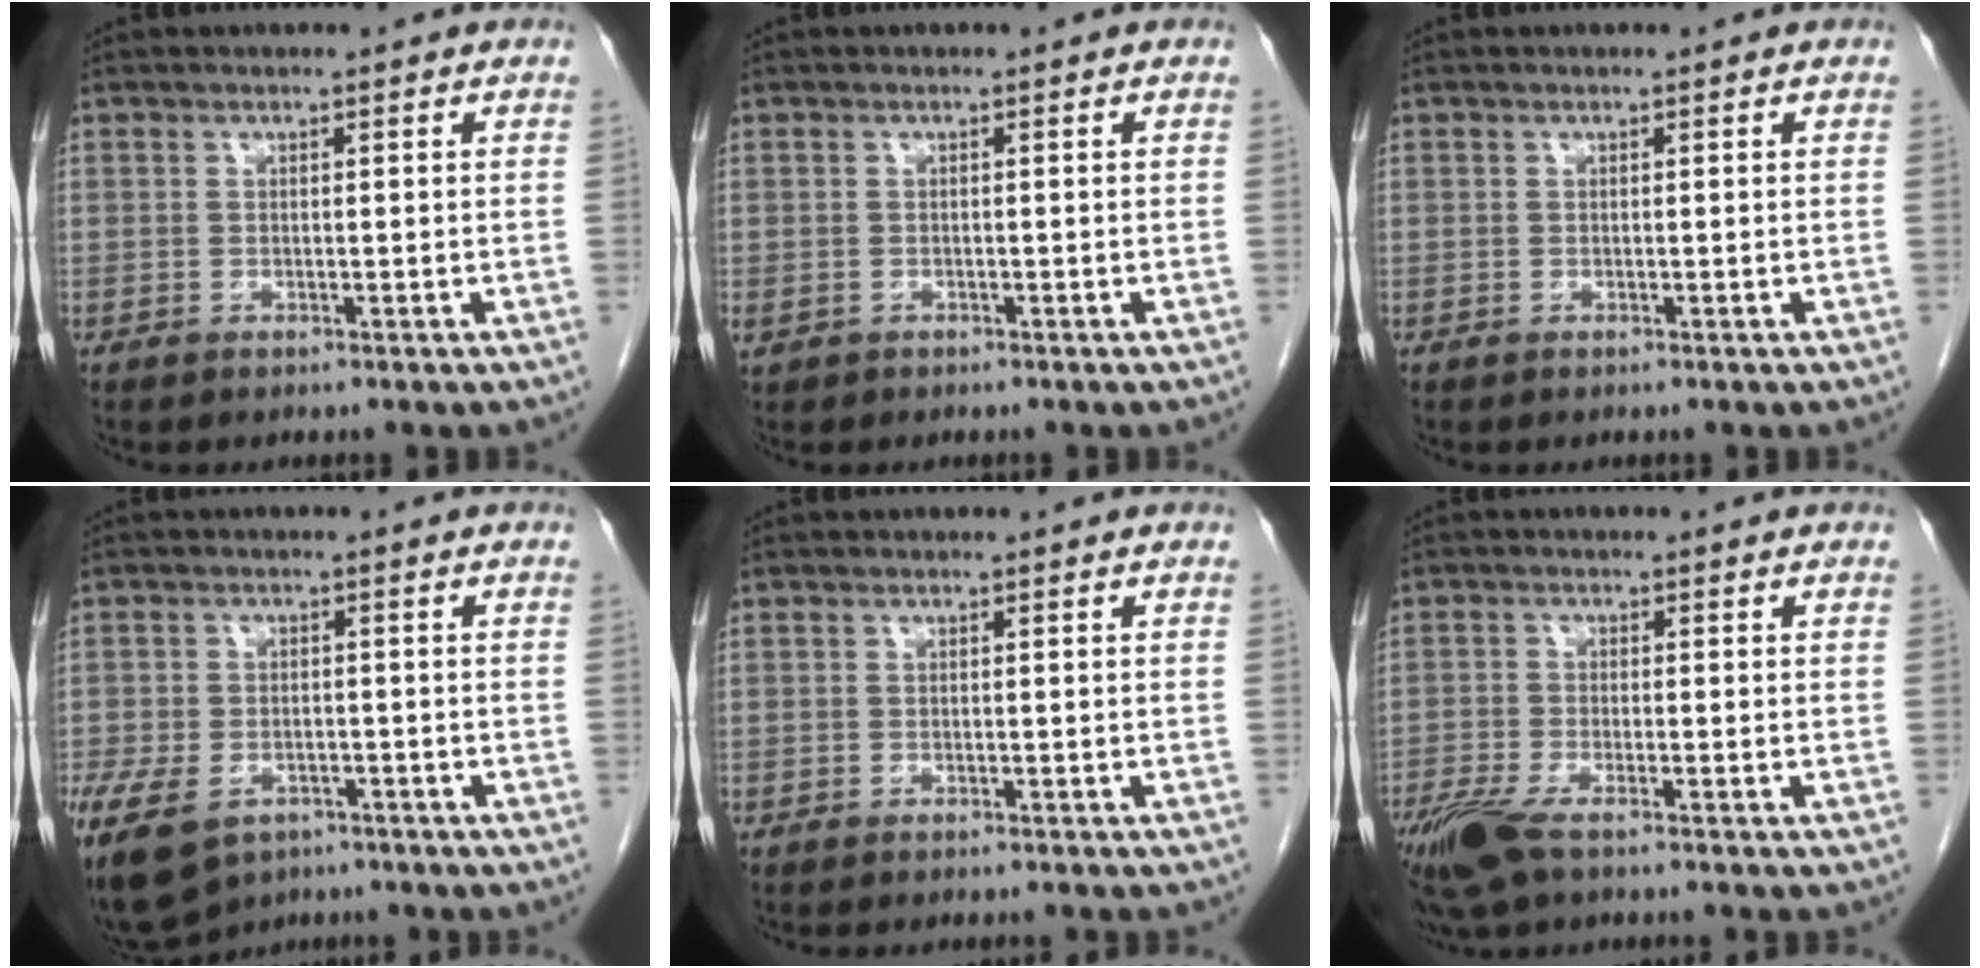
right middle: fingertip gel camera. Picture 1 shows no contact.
{"total": 1.1, "force": [-0.4, 0.9, 0.4], "torque": [-0.012, 0.002, -0.001]}
{"total": 0.0}
{"total": 16.8, "force": [-9.2, 11.2, 8.4], "torque": [-0.248, -0.022, -0.136]}
{"total": 3.6, "force": [-3.3, 0.6, 1.4], "torque": [-0.019, -0.005, -0.040]}
{"total": 7.1, "force": [-5.2, 1.4, 4.6], "torque": [-0.093, -0.017, -0.098]}